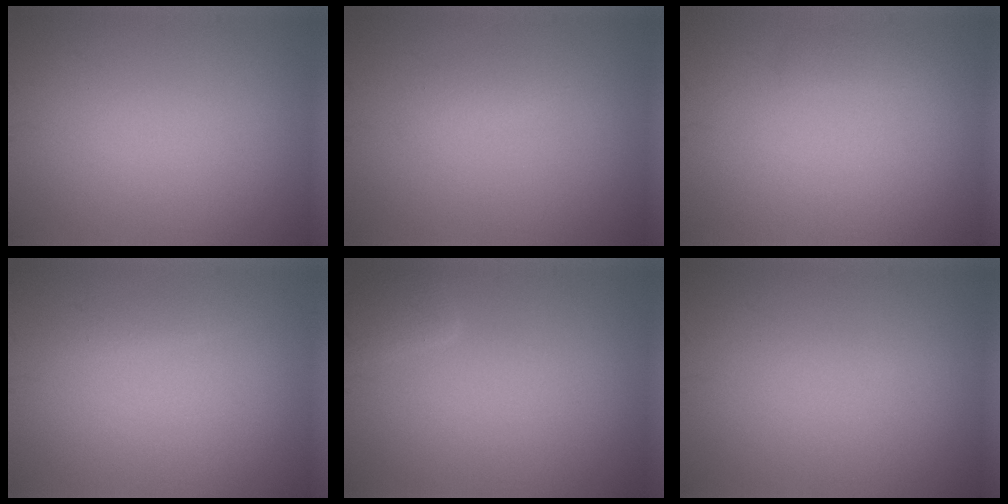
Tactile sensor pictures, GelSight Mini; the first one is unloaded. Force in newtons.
{"total": 1.0, "press": 1.0, "slide": 0.1}
{"total": 0.8, "press": 0.8, "slide": 0.1}
{"total": 0.8, "press": 0.8, "slide": 0.0}
{"total": 1.0, "press": 1.0, "slide": 0.1}
{"total": 0.0}